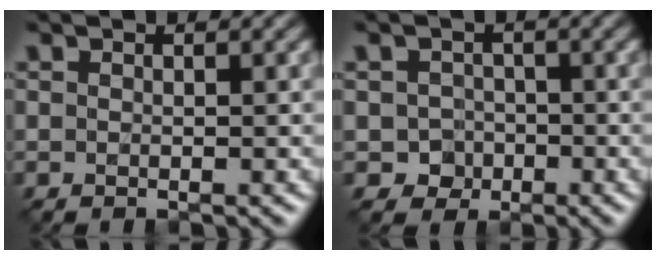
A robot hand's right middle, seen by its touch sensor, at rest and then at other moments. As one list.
[{"total": 2.3, "force": [-0.8, 2.1, 0.5], "torque": [-0.001, -0.001, -0.013]}]